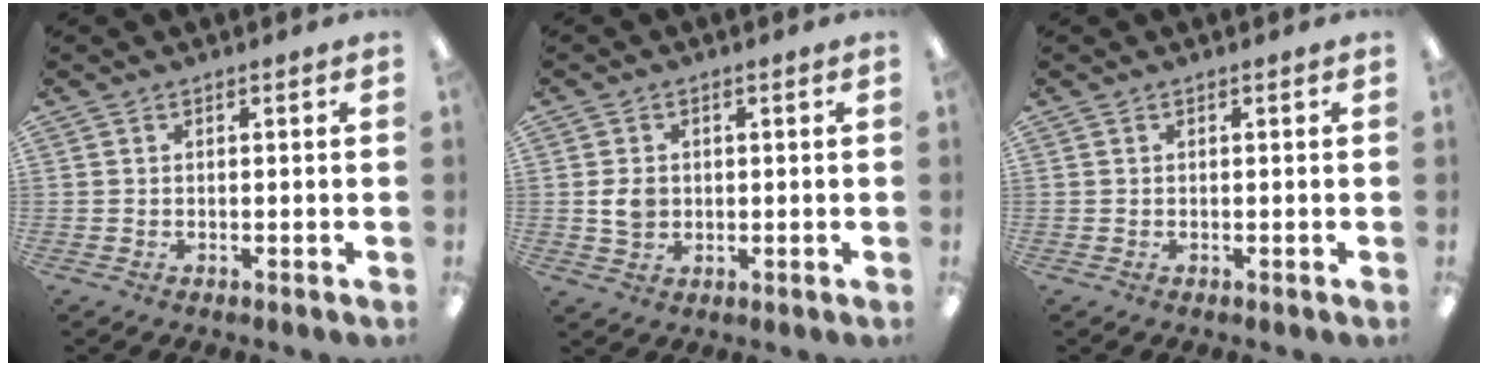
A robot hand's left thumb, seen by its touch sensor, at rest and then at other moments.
{"total": 4.2, "force": [0.2, 3.5, 2.3], "torque": [-0.042, 0.003, 0.001]}
{"total": 0.0}